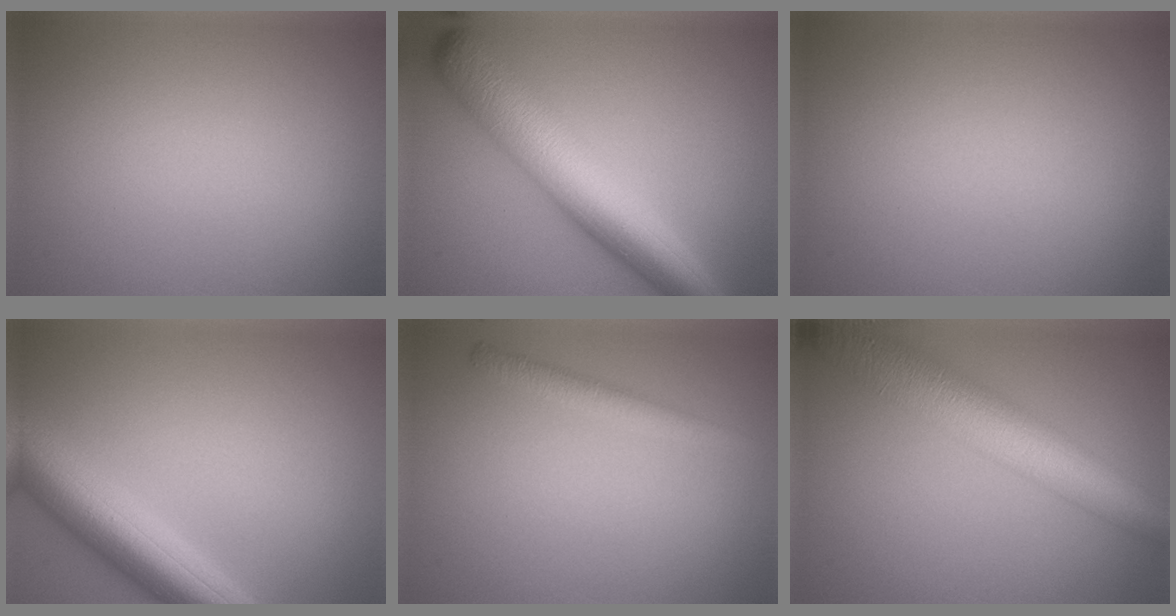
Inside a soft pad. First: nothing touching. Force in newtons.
{"total": 9.5, "press": 9.5, "slide": 0.1}
{"total": 0.0}
{"total": 7.4, "press": 7.4, "slide": 0.5}
{"total": 1.8, "press": 1.8, "slide": 0.1}
{"total": 8.7, "press": 8.7, "slide": 0.2}